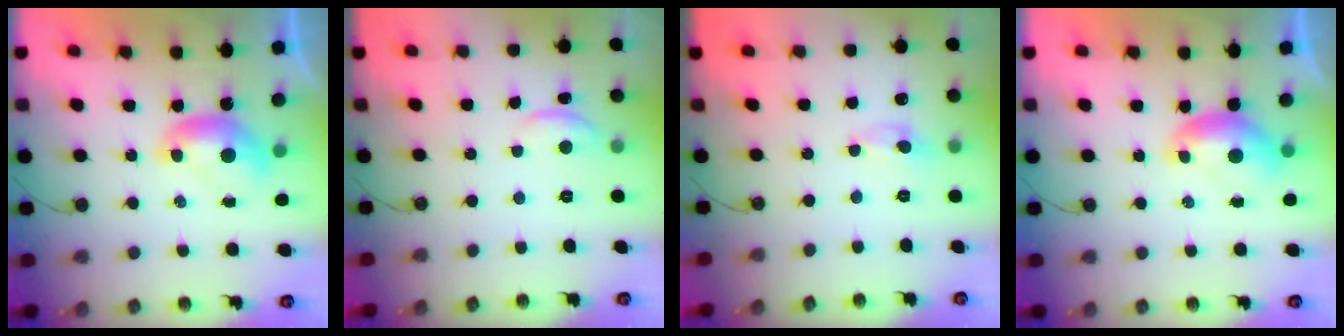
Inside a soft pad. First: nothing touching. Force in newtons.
{"total": 0.6, "press": 0.0, "slide": 0.6}
{"total": 0.0}
{"total": 0.0}